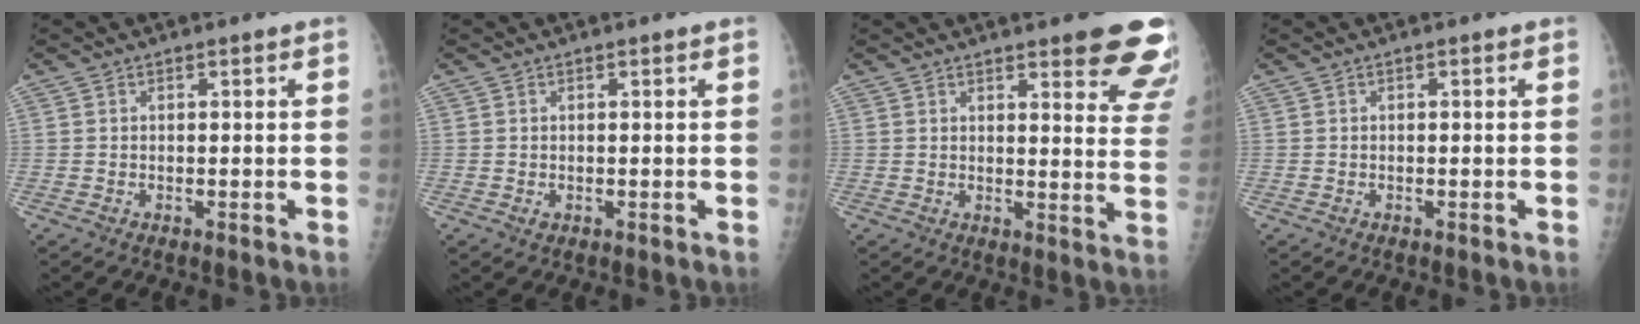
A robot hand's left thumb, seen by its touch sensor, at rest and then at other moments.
{"total": 0.5, "force": [0.1, 0.4, 0.4], "torque": [-0.004, -0.001, 0.003]}
{"total": 13.5, "force": [9.9, 3.2, 8.6], "torque": [-0.066, -0.056, 0.101]}
{"total": 0.0}